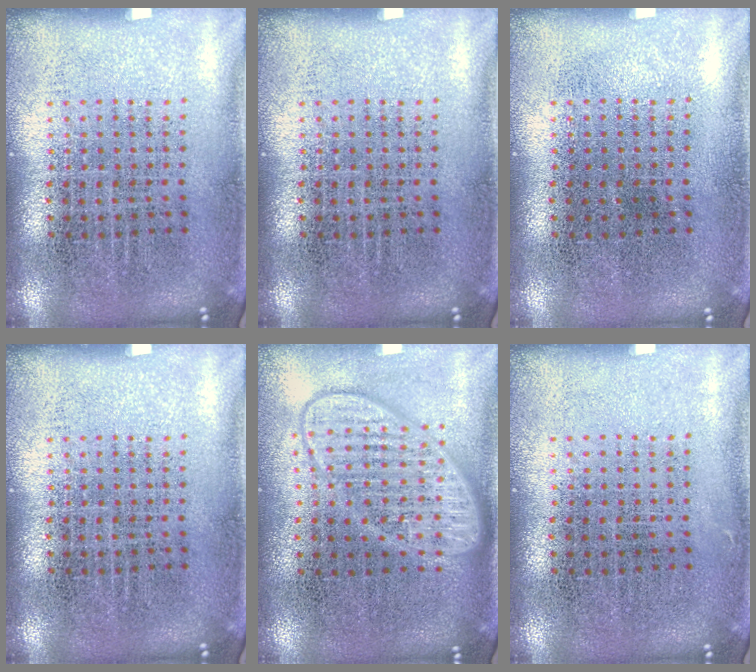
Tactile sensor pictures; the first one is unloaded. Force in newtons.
{"total": 0.0}
{"total": 0.0}
{"total": 0.0}
{"total": 2.6, "press": 2.6, "slide": 0.4}
{"total": 0.0}